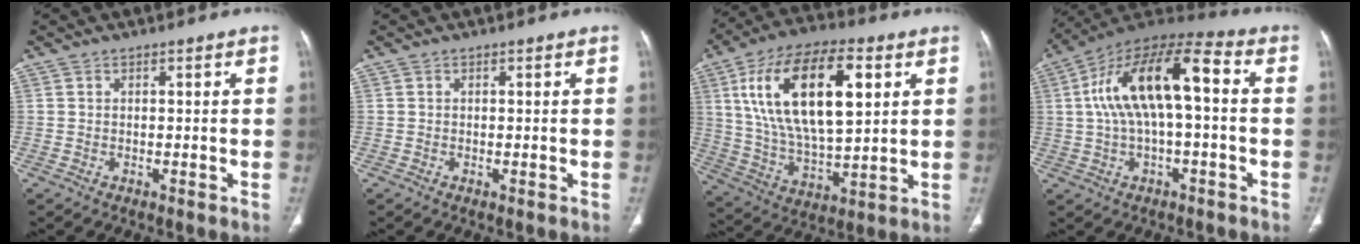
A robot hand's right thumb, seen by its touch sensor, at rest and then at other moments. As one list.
[{"total": 0.0}, {"total": 23.4, "force": [7.2, 10.6, 19.6], "torque": [-0.344, -0.009, 0.126]}, {"total": 17.0, "force": [1.5, 6.9, 15.5], "torque": [-0.284, 0.050, 0.022]}]